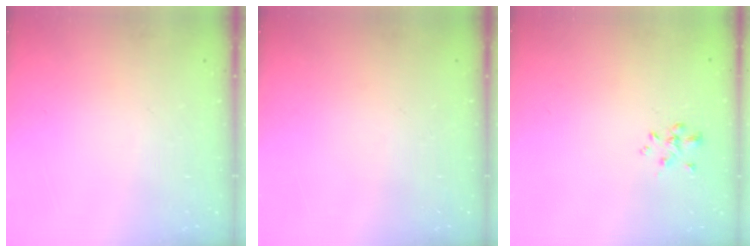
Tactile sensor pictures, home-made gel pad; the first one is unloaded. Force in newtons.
{"total": 0.0}
{"total": 0.6, "press": 0.5, "slide": 0.3}